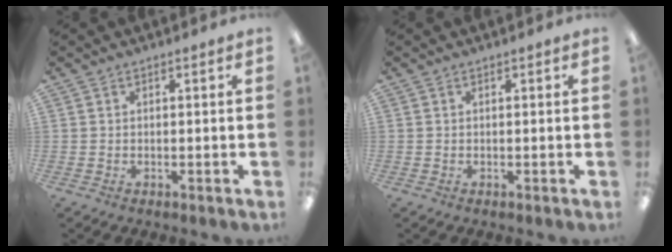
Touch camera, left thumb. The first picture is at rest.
{"total": 0.0}